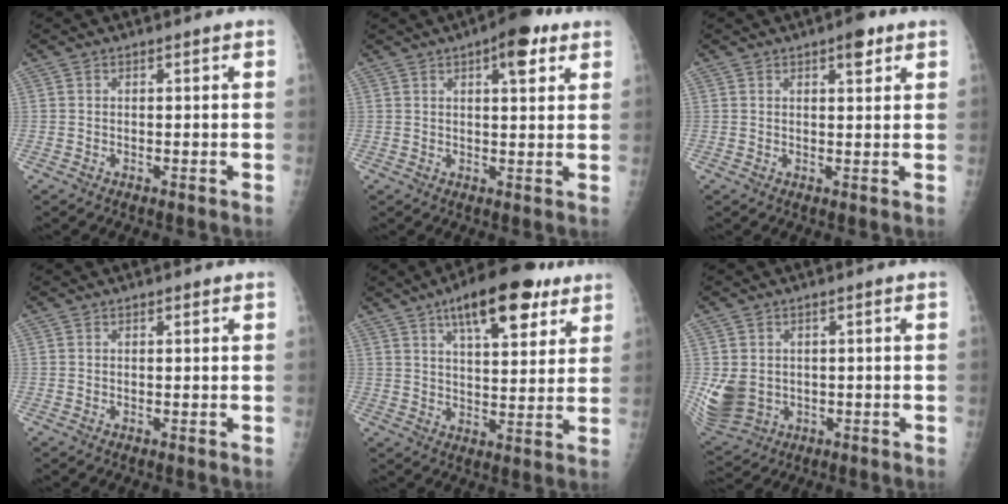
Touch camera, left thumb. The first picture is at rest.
{"total": 7.8, "force": [4.0, 2.8, 6.1], "torque": [-0.067, -0.010, 0.050]}
{"total": 3.7, "force": [2.2, 1.4, 2.7], "torque": [-0.027, -0.009, 0.028]}
{"total": 0.7, "force": [0.5, 0.3, 0.4], "torque": [-0.007, -0.002, 0.007]}
{"total": 16.0, "force": [9.2, 6.1, 11.6], "torque": [-0.141, -0.024, 0.138]}
{"total": 8.3, "force": [-0.2, 6.9, 4.7], "torque": [-0.093, -0.010, 0.018]}